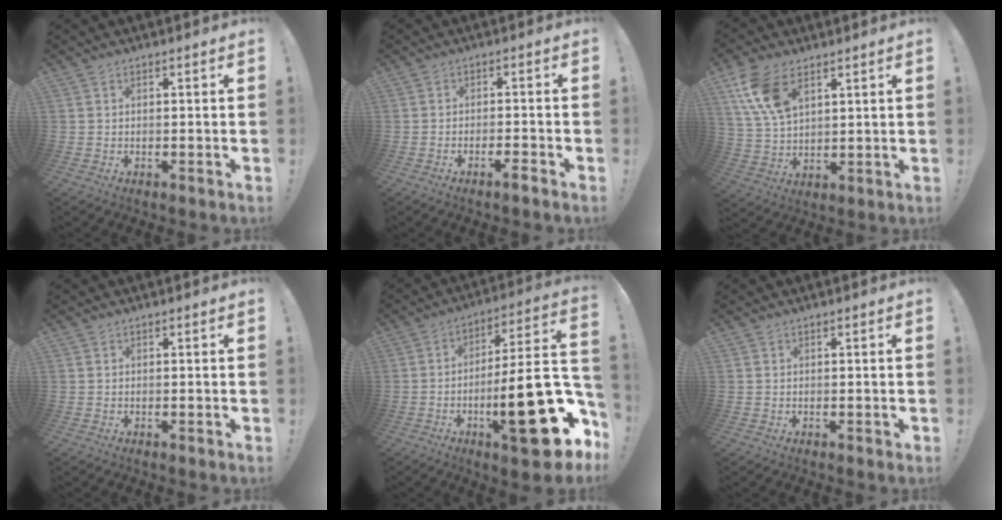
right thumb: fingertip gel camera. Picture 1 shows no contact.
{"total": 3.1, "force": [-2.3, 0.2, 2.1], "torque": [-0.031, 0.009, -0.038]}
{"total": 12.2, "force": [6.6, 6.7, 7.7], "torque": [-0.158, -0.018, 0.127]}
{"total": 0.0}
{"total": 27.5, "force": [-9.2, 7.2, 24.9], "torque": [-0.359, 0.042, -0.137]}
{"total": 0.6, "force": [0.2, 0.5, 0.3], "torque": [-0.003, 0.000, 0.004]}